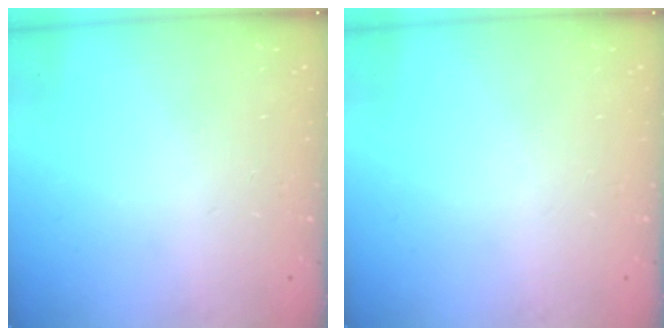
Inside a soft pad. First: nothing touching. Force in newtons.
{"total": 0.0}